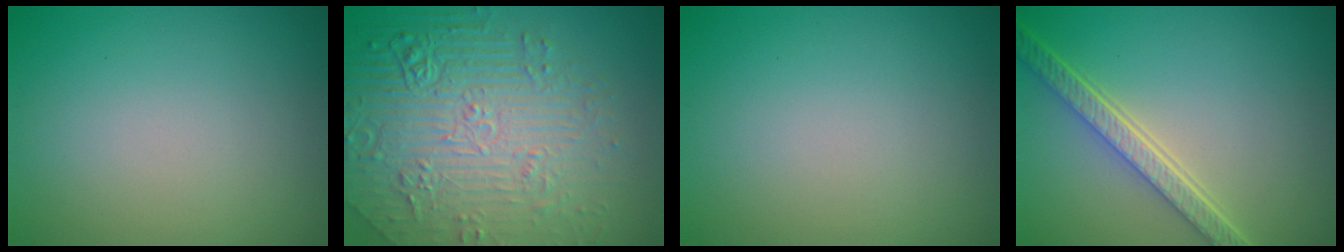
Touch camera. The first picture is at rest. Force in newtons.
{"total": 8.2, "press": 6.2, "slide": 5.3}
{"total": 0.0}
{"total": 5.0, "press": 3.7, "slide": 3.4}